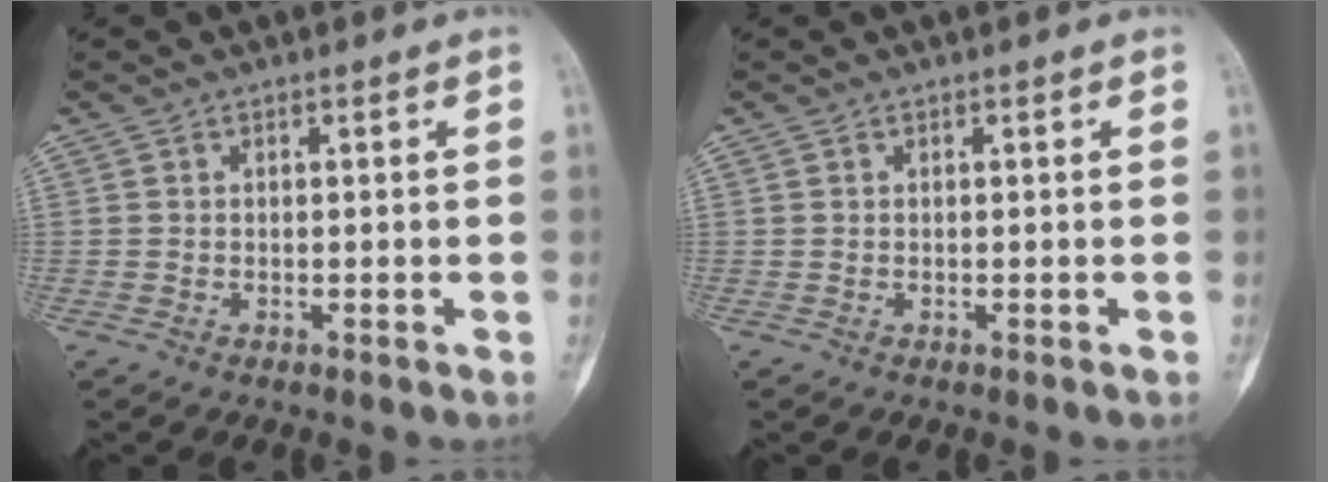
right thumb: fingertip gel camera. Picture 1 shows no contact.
{"total": 0.0}